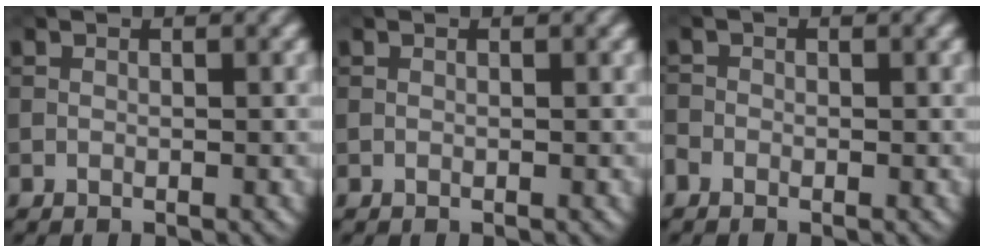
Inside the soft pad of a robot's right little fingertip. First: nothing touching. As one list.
[{"total": 0.0}, {"total": 1.1, "force": [-0.9, 0.4, -0.5], "torque": [0.015, 0.002, -0.025]}]